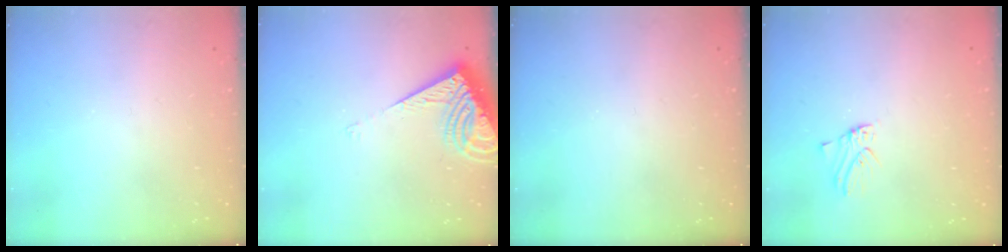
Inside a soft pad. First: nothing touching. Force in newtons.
{"total": 9.5, "press": 9.5, "slide": 1.2}
{"total": 0.0}
{"total": 0.0}